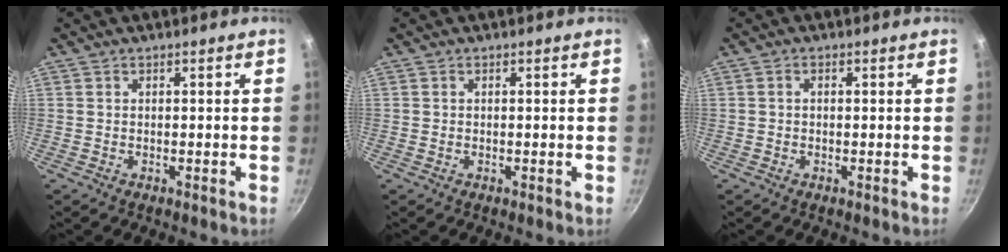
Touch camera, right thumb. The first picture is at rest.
{"total": 0.0}
{"total": 1.0, "force": [0.1, 0.8, 0.6], "torque": [-0.011, 0.005, 0.001]}